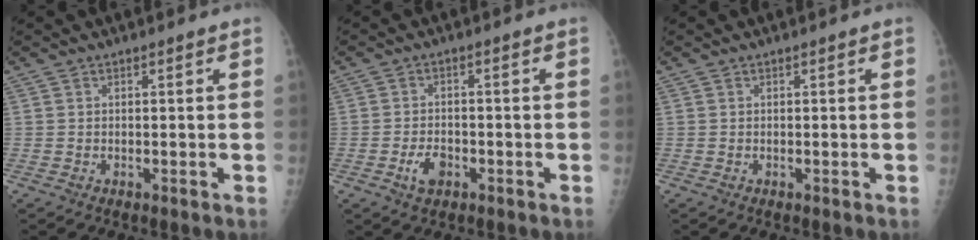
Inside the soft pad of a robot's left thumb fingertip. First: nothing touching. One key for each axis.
{"total": 3.9, "fx": -1.8, "fy": 2.4, "fz": 2.5, "tx": -0.041, "ty": 0.010, "tz": -0.030}
{"total": 0.0}